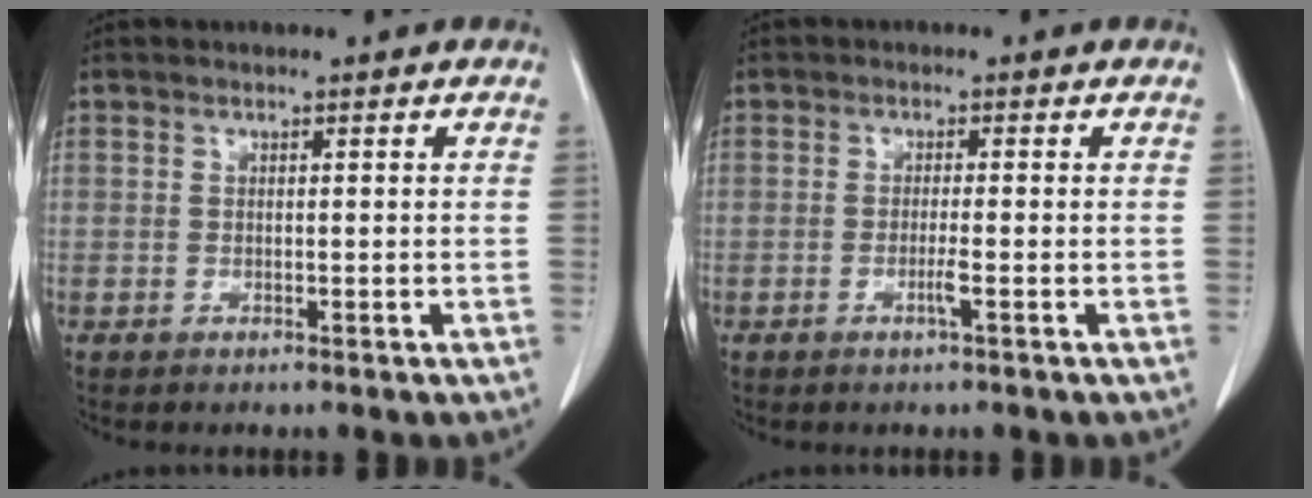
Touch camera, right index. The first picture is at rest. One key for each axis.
{"total": 1.8, "fx": -0.8, "fy": -0.3, "fz": 1.6, "tx": -0.031, "ty": -0.003, "tz": -0.016}